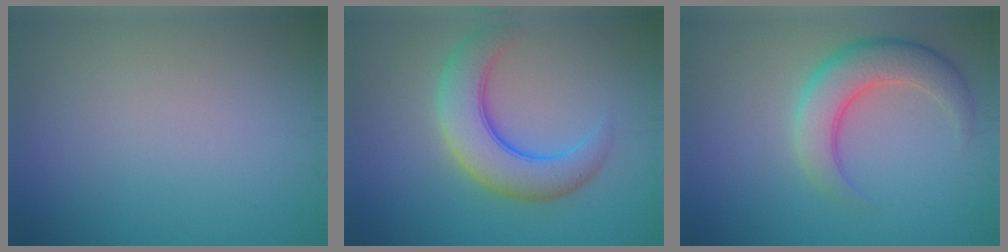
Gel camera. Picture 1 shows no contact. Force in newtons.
{"total": 6.4, "press": 6.4, "slide": 0.3}
{"total": 5.3, "press": 5.3, "slide": 0.4}